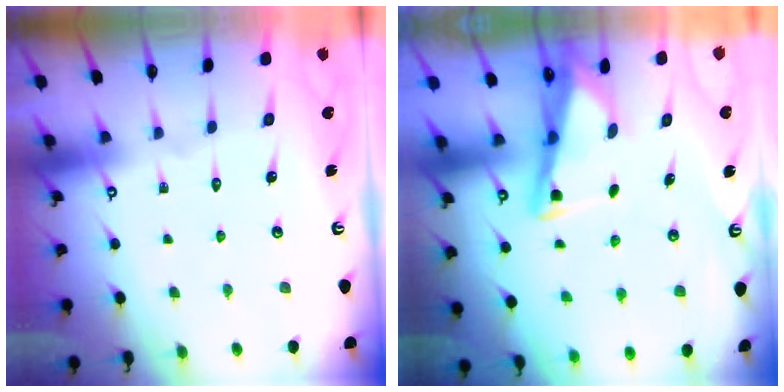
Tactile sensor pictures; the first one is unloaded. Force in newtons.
{"total": 3.1, "press": 3.0, "slide": 0.7}